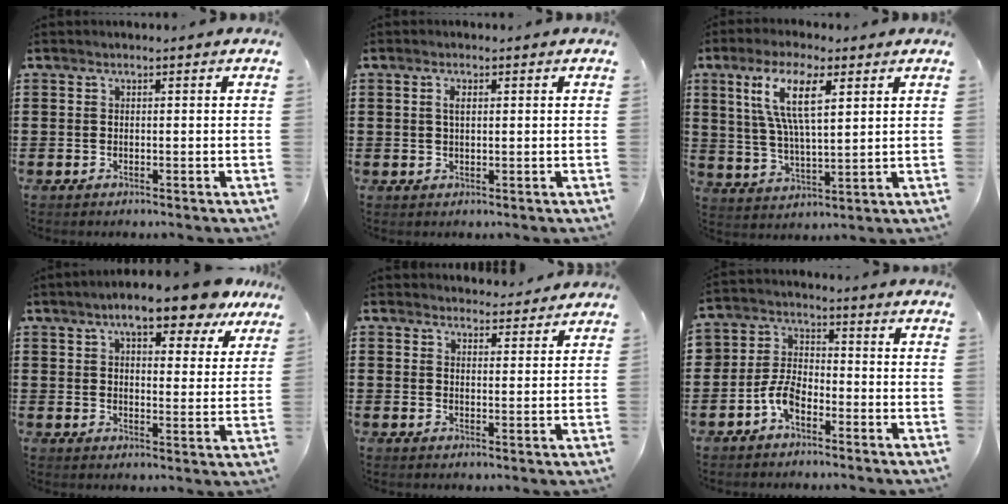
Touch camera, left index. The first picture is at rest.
{"total": 1.5, "force": [0.5, 0.7, 1.3], "torque": [-0.028, 0.006, 0.006]}
{"total": 10.3, "force": [4.5, 3.2, 8.6], "torque": [-0.178, 0.014, 0.079]}
{"total": 9.3, "force": [7.3, 2.1, 5.4], "torque": [-0.093, -0.021, 0.125]}
{"total": 3.3, "force": [3.3, 0.6, -0.1], "torque": [-0.002, -0.015, 0.060]}
{"total": 5.0, "force": [-3.4, 3.0, 2.4], "torque": [-0.075, 0.002, -0.075]}